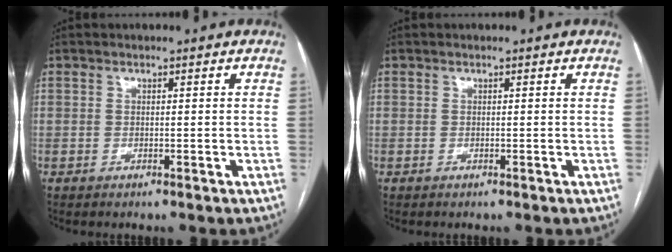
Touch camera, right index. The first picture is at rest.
{"total": 0.0}